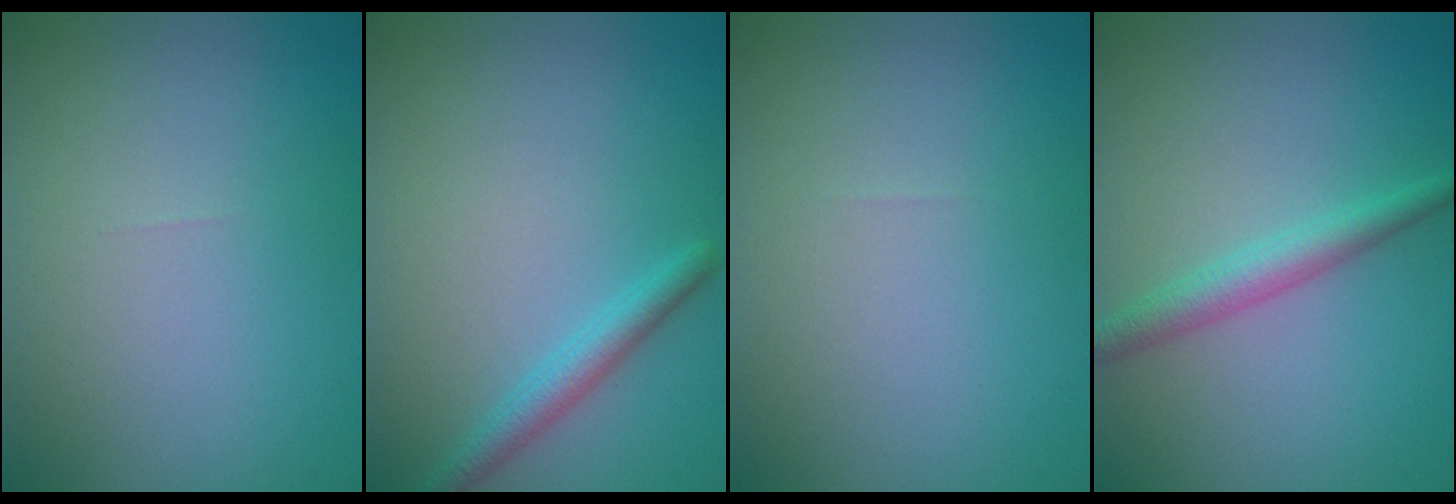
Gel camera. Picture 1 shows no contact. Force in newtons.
{"total": 2.1, "press": 2.1, "slide": 0.2}
{"total": 0.0}
{"total": 2.5, "press": 2.5, "slide": 0.1}